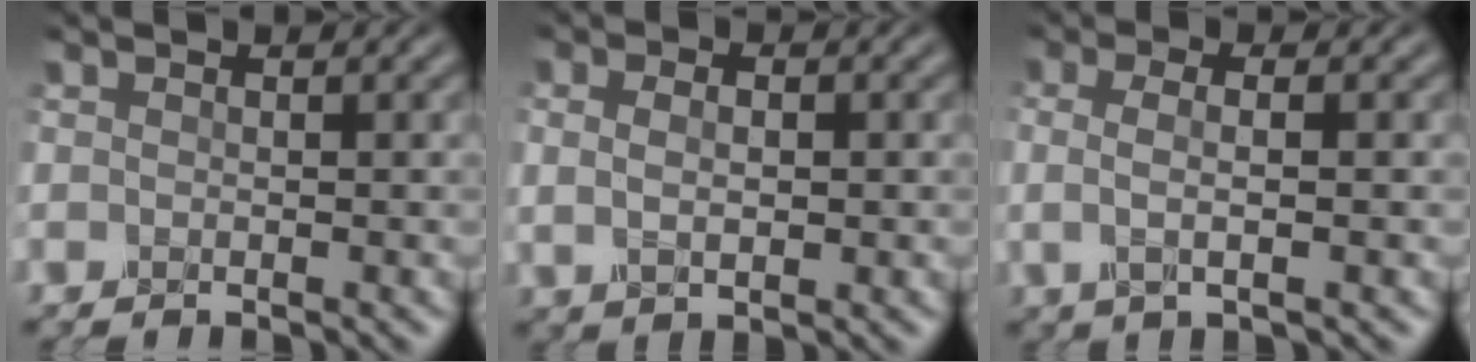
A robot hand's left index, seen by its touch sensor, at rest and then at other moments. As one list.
[{"total": 3.1, "force": [0.6, 1.9, 2.3], "torque": [-0.034, 0.005, 0.005]}, {"total": 2.9, "force": [0.1, 1.0, 2.7], "torque": [-0.053, 0.001, 0.001]}]